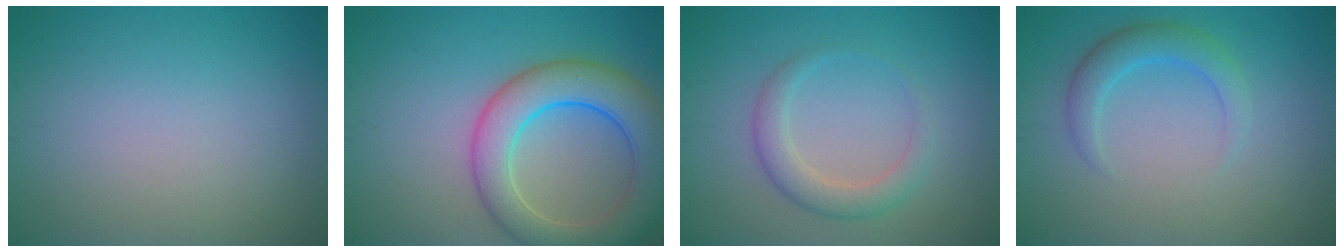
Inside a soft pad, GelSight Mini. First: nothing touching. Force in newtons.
{"total": 8.0, "press": 8.0, "slide": 0.4}
{"total": 2.9, "press": 2.9, "slide": 0.1}
{"total": 2.8, "press": 2.8, "slide": 0.2}